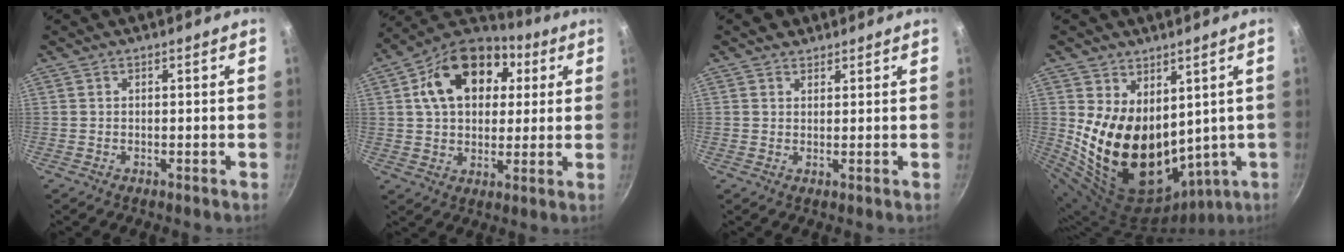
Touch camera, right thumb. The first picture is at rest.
{"total": 19.4, "force": [5.7, 13.6, 12.6], "torque": [-0.194, 0.017, 0.080]}
{"total": 2.3, "force": [1.6, 1.6, 0.2], "torque": [0.020, -0.014, 0.020]}
{"total": 18.4, "force": [3.0, 12.6, 13.1], "torque": [-0.213, -0.030, 0.089]}